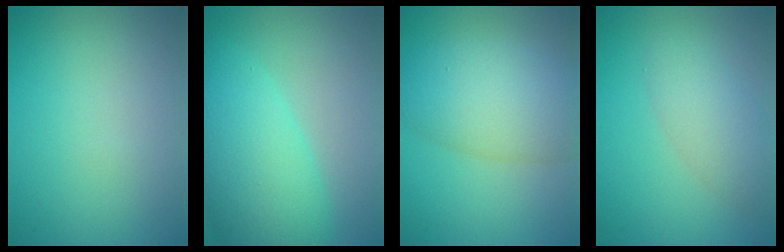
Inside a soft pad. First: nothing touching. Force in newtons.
{"total": 8.2, "press": 8.2, "slide": 0.3}
{"total": 7.4, "press": 7.4, "slide": 0.3}
{"total": 3.4, "press": 3.4, "slide": 0.1}